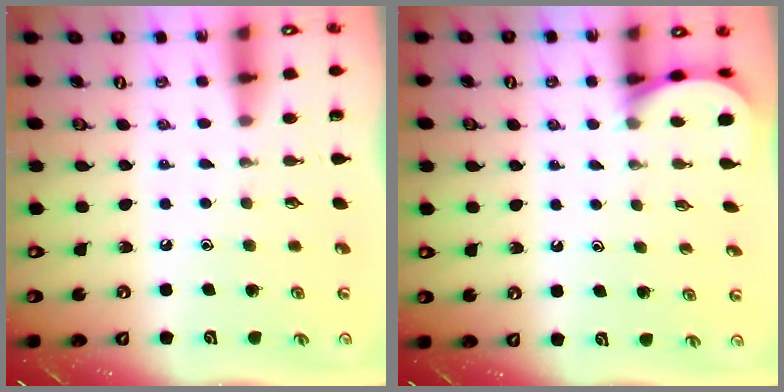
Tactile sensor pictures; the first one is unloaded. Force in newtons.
{"total": 2.5, "press": 2.5, "slide": 0.3}